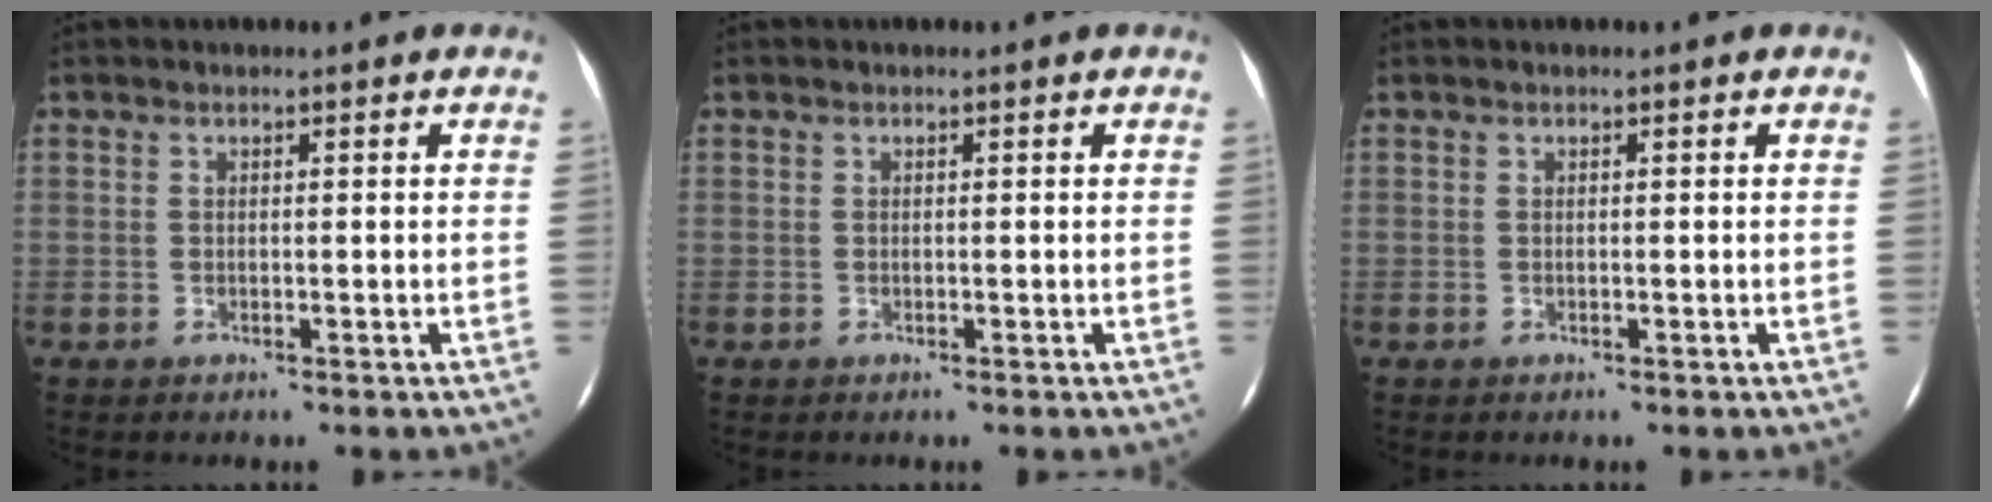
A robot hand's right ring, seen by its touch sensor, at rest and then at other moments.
{"total": 0.0}
{"total": 0.0}